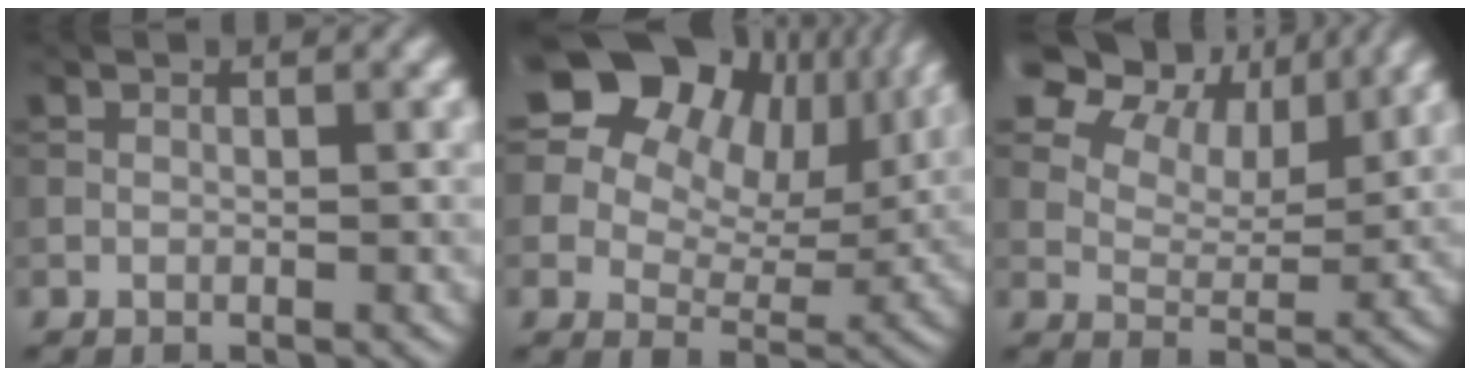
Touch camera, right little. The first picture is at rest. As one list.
[{"total": 20.6, "force": [11.0, 14.2, 10.0], "torque": [-0.217, 0.051, 0.198]}, {"total": 13.1, "force": [8.0, 7.7, 7.0], "torque": [-0.129, 0.022, 0.134]}]